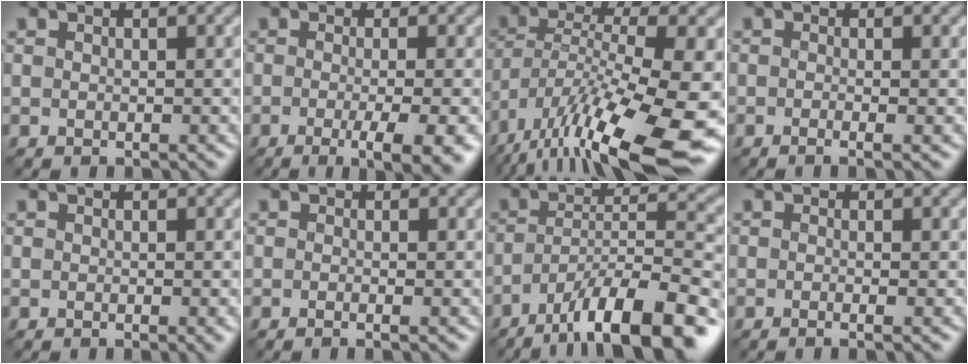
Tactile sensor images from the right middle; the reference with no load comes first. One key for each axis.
{"total": 6.2, "fx": -2.2, "fy": 1.6, "fz": 5.5, "tx": -0.069, "ty": -0.012, "tz": -0.028}
{"total": 14.7, "fx": -8.3, "fy": 3.9, "fz": 11.5, "tx": -0.217, "ty": -0.005, "tz": -0.140}
{"total": 1.7, "fx": -0.4, "fy": 0.5, "fz": 1.6, "tx": -0.020, "ty": -0.009, "tz": -0.015}
{"total": 0.9, "fx": -0.2, "fy": 0.1, "fz": 0.9, "tx": -0.011, "ty": -0.004, "tz": -0.003}
{"total": 1.0, "fx": -0.3, "fy": 0.3, "fz": 0.9, "tx": -0.013, "ty": -0.009, "tz": -0.008}
{"total": 12.0, "fx": -8.0, "fy": 3.2, "fz": 8.4, "tx": -0.135, "ty": 0.011, "tz": -0.136}
{"total": 1.3, "fx": -0.3, "fy": 0.4, "fz": 1.2, "tx": -0.016, "ty": -0.008, "tz": -0.012}